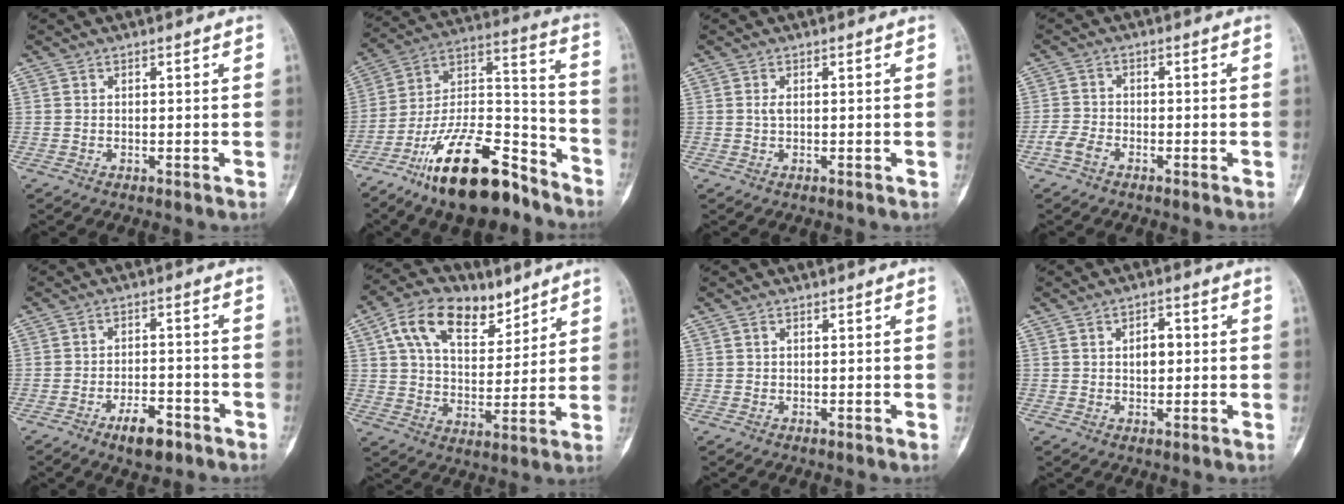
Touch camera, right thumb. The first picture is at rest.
{"total": 23.4, "force": [-15.8, 8.9, 14.7], "torque": [-0.248, 0.097, -0.275]}
{"total": 1.1, "force": [0.0, 0.5, 1.0], "torque": [-0.019, 0.000, 0.001]}
{"total": 3.1, "force": [-2.0, 1.8, 1.7], "torque": [-0.036, 0.010, -0.042]}
{"total": 6.4, "force": [-3.9, 2.7, 4.2], "torque": [-0.060, 0.022, -0.058]}
{"total": 15.4, "force": [8.5, 9.0, 9.2], "torque": [-0.127, -0.021, 0.151]}
{"total": 0.5, "force": [0.3, 0.3, 0.2], "torque": [-0.003, 0.001, 0.005]}
{"total": 1.9, "force": [0.2, 1.1, 1.5], "torque": [-0.015, 0.003, 0.002]}